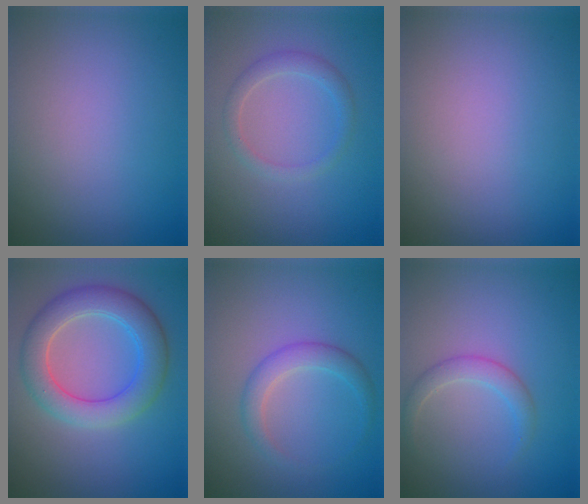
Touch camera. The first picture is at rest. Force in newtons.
{"total": 1.8, "press": 1.8, "slide": 0.1}
{"total": 0.0}
{"total": 5.6, "press": 5.6, "slide": 0.4}
{"total": 2.4, "press": 2.4, "slide": 0.1}
{"total": 1.8, "press": 1.8, "slide": 0.2}